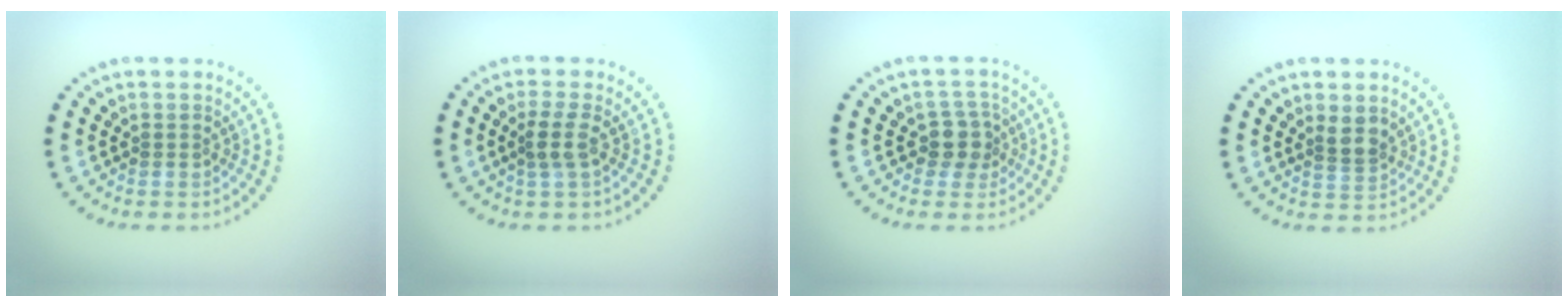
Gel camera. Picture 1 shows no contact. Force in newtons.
{"total": 1.9, "press": 1.5, "slide": 1.1}
{"total": 2.3, "press": 2.1, "slide": 1.1}
{"total": 2.0, "press": 1.7, "slide": 1.2}